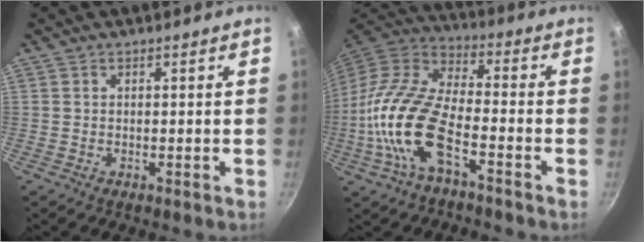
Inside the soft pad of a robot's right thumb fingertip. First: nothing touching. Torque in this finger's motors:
{"motor_torque": [0.11, 1.05, 2.17, -0.60, 0.51]}